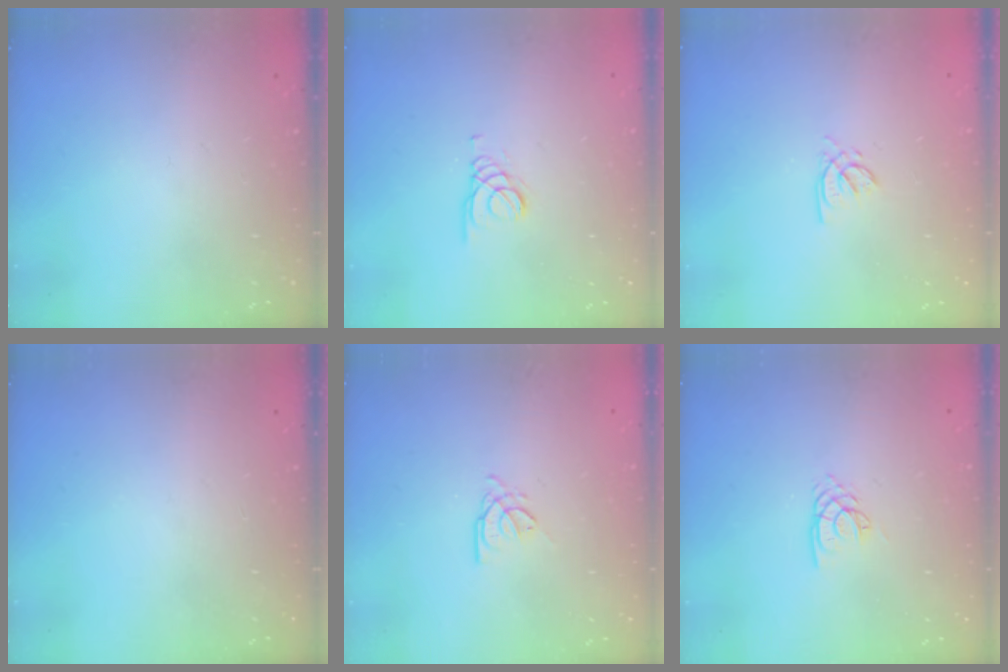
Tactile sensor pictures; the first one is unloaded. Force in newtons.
{"total": 1.6, "press": 1.6, "slide": 0.0}
{"total": 1.5, "press": 1.5, "slide": 0.2}
{"total": 0.0}
{"total": 0.9, "press": 0.8, "slide": 0.2}
{"total": 2.1, "press": 2.1, "slide": 0.1}